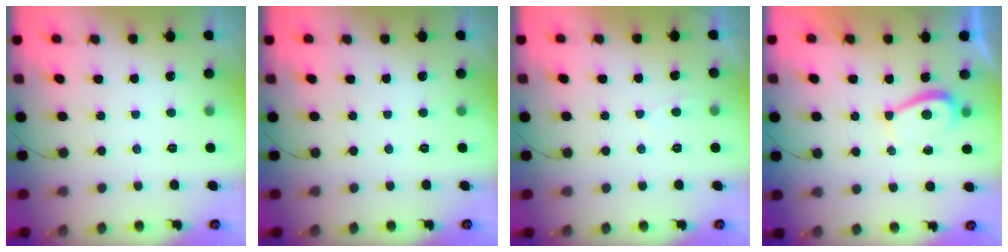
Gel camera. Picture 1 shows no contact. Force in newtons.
{"total": 0.0}
{"total": 2.0, "press": 1.9, "slide": 0.3}
{"total": 3.2, "press": 3.2, "slide": 0.6}